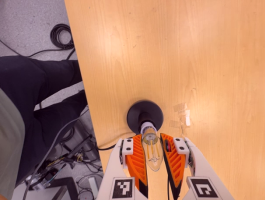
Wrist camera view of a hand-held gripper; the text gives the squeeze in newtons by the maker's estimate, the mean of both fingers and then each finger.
{"total": 19.7, "left": 21.2, "right": 18.2}